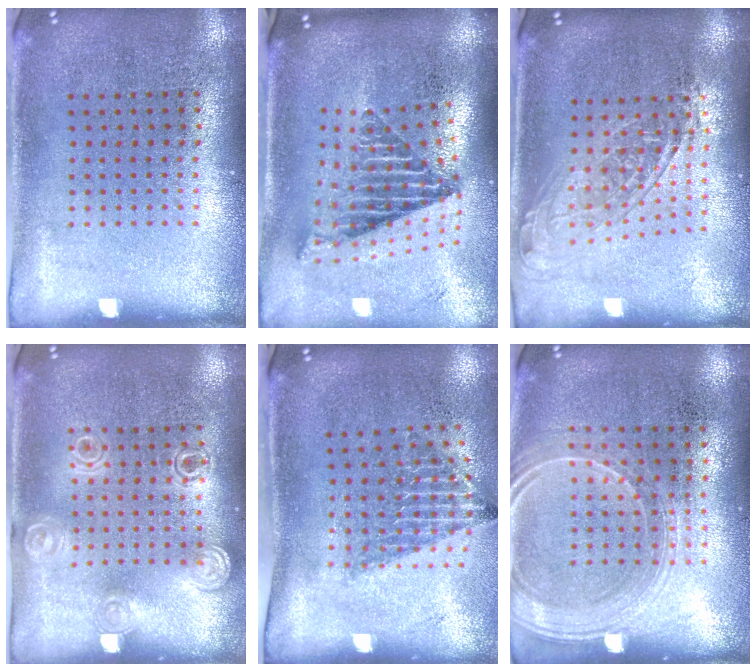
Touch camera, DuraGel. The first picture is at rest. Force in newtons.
{"total": 2.6, "press": 1.7, "slide": 1.9}
{"total": 1.5, "press": 1.3, "slide": 0.9}
{"total": 1.3, "press": 1.2, "slide": 0.4}
{"total": 1.5, "press": 1.1, "slide": 1.0}
{"total": 1.8, "press": 1.6, "slide": 0.7}